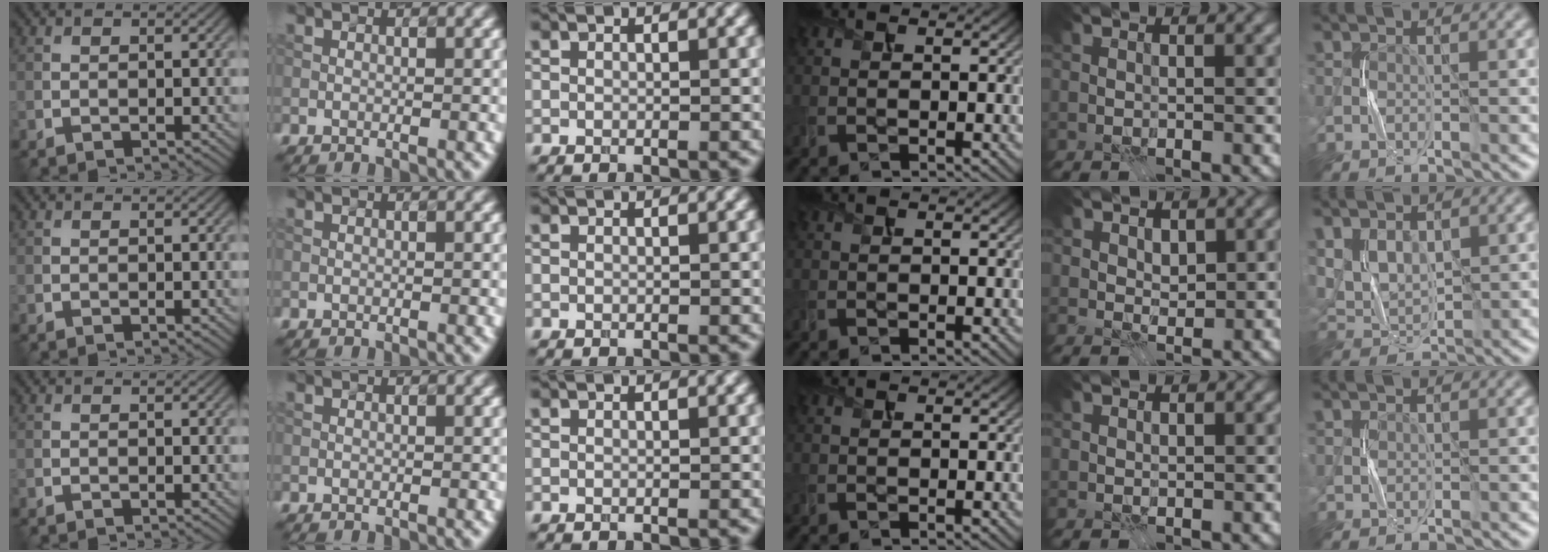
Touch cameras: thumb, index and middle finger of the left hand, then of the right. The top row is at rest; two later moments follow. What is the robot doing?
{"motion": "press", "object": "gel pad"}